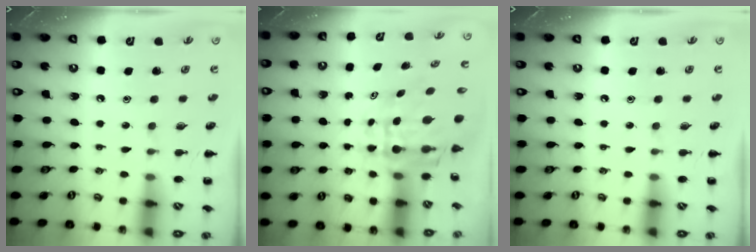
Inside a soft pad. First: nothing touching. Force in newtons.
{"total": 7.2, "press": 6.7, "slide": 2.7}
{"total": 0.0}